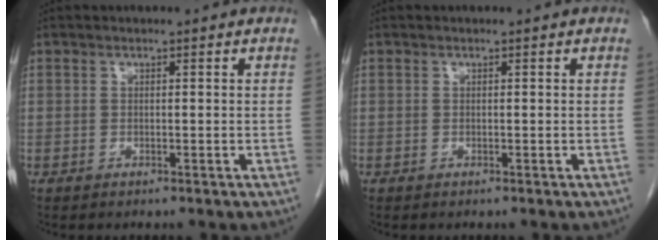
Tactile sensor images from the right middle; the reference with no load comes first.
{"total": 0.0}